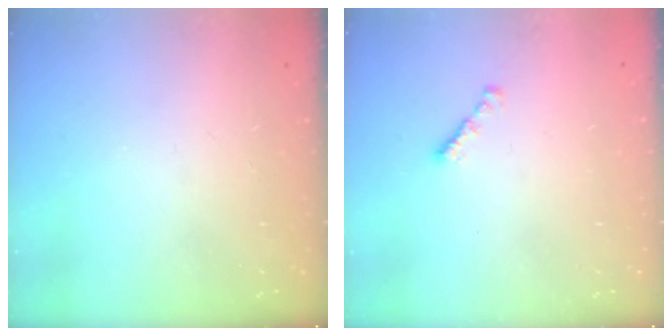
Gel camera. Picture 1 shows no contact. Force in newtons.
{"total": 1.0, "press": 0.8, "slide": 0.5}